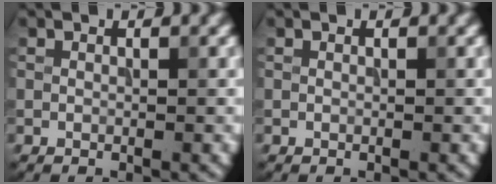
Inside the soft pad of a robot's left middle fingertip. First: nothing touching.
{"total": 0.0}